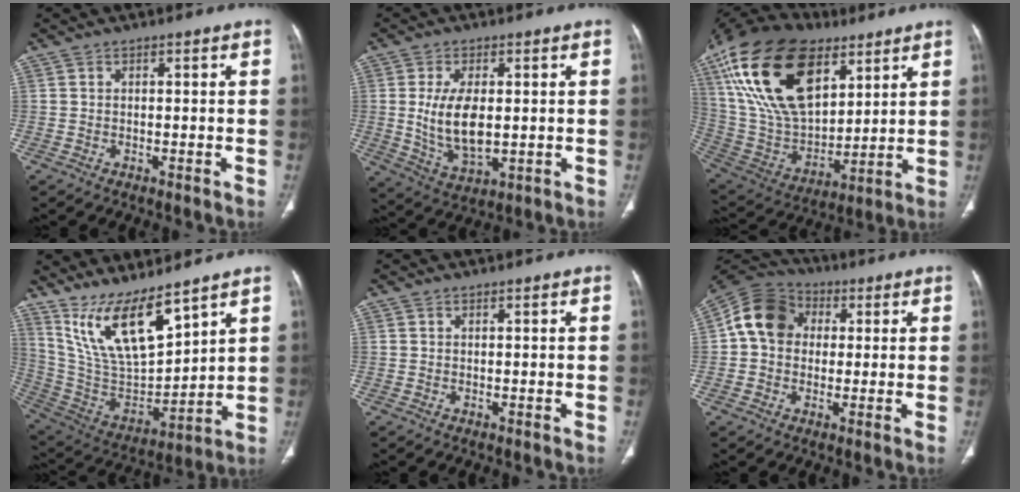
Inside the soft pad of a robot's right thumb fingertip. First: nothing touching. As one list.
[{"total": 10.6, "force": [0.5, 5.4, 9.1], "torque": [-0.169, -0.016, 0.024]}, {"total": 29.2, "force": [12.8, 16.2, 20.7], "torque": [-0.389, -0.017, 0.238]}, {"total": 16.5, "force": [11.9, 4.5, 10.5], "torque": [-0.169, -0.068, 0.249]}, {"total": 0.0}, {"total": 11.2, "force": [1.5, 9.3, 6.1], "torque": [-0.096, 0.025, 0.011]}]